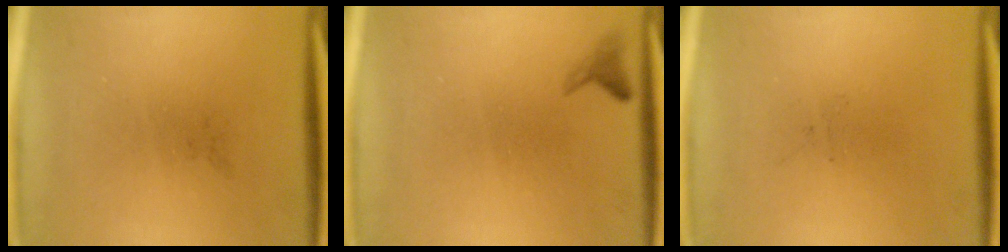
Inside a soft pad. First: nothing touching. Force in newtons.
{"total": 1.0}
{"total": 0.0}